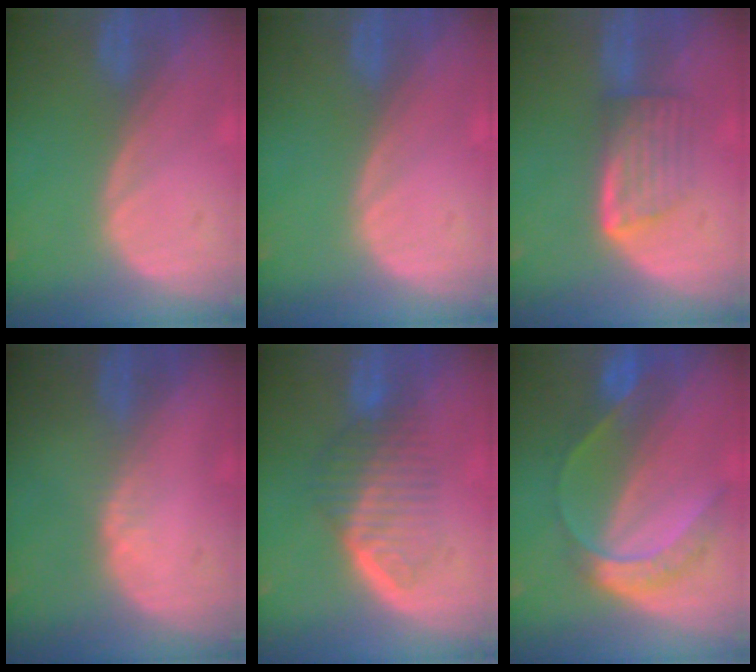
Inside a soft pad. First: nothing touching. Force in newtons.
{"total": 0.0}
{"total": 5.7, "press": 5.3, "slide": 2.3}
{"total": 1.2, "press": 0.9, "slide": 0.8}
{"total": 6.5, "press": 5.9, "slide": 2.9}
{"total": 7.2, "press": 6.1, "slide": 4.0}